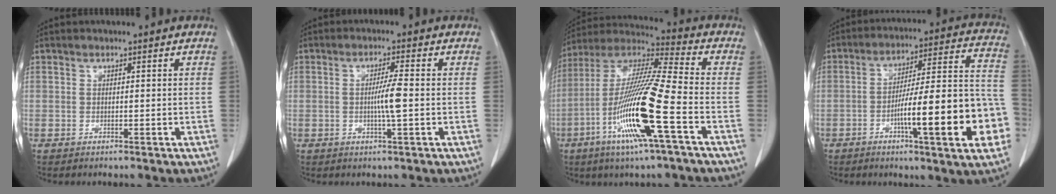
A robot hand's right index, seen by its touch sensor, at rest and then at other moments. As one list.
[{"total": 3.9, "force": [-0.3, -0.3, 3.9], "torque": [-0.072, -0.002, -0.006]}, {"total": 18.5, "force": [-6.3, 0.1, 17.4], "torque": [-0.357, -0.019, -0.126]}, {"total": 20.0, "force": [-6.5, 2.0, 18.8], "torque": [-0.220, 0.020, -0.088]}]